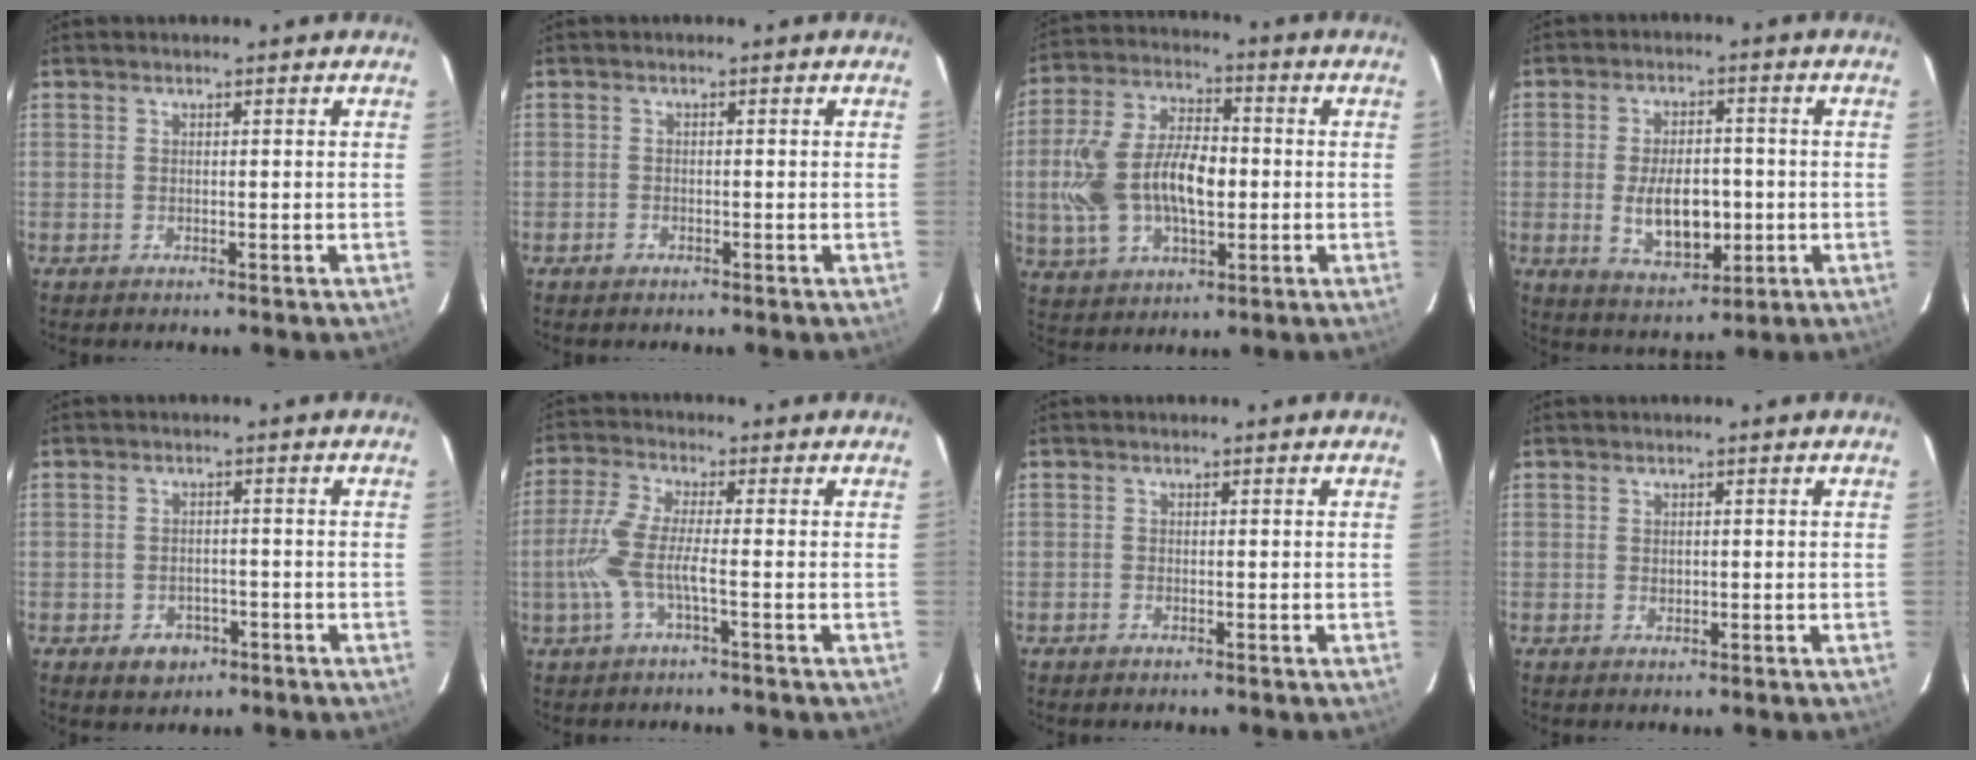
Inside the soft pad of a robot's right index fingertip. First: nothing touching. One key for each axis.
{"total": 1.1, "fx": -0.8, "fy": 0.7, "fz": 0.2, "tx": -0.005, "ty": 0.001, "tz": -0.015}
{"total": 17.3, "fx": -1.4, "fy": 10.0, "fz": 14.0, "tx": -0.298, "ty": 0.010, "tz": -0.020}
{"total": 10.5, "fx": -1.6, "fy": 5.7, "fz": 8.6, "tx": -0.163, "ty": -0.006, "tz": -0.014}
{"total": 4.7, "fx": -2.5, "fy": 3.6, "fz": 1.7, "tx": -0.042, "ty": 0.005, "tz": -0.024}
{"total": 7.4, "fx": -2.2, "fy": 0.7, "fz": 7.0, "tx": -0.163, "ty": -0.002, "tz": -0.040}
{"total": 0.8, "fx": -0.6, "fy": 0.4, "fz": 0.3, "tx": -0.007, "ty": -0.001, "tz": -0.014}
{"total": 1.0, "fx": 0.0, "fy": 0.9, "fz": 0.4, "tx": -0.006, "ty": 0.000, "tz": 0.002}